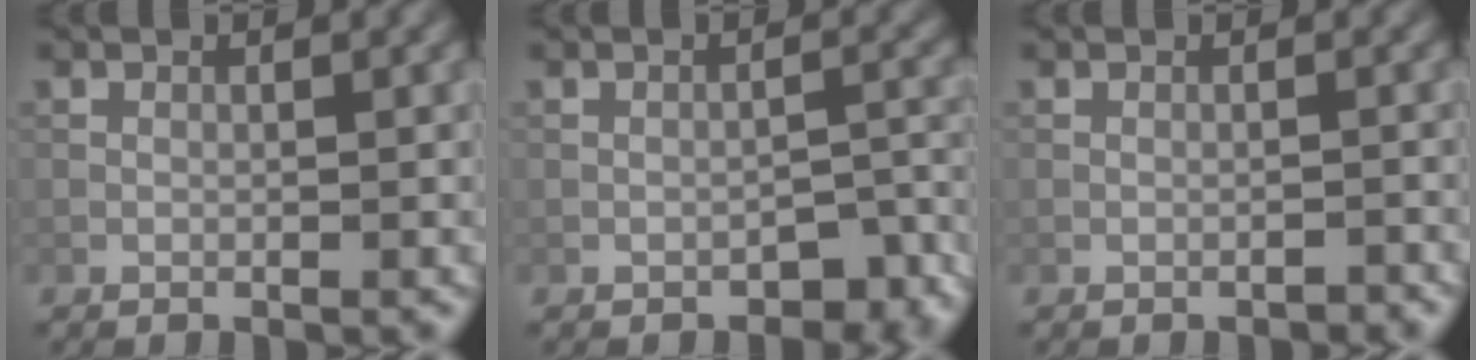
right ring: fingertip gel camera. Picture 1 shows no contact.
{"total": 3.3, "force": [-2.3, 1.6, 1.8], "torque": [-0.017, 0.001, -0.026]}
{"total": 0.7, "force": [-0.6, 0.1, 0.2], "torque": [-0.002, 0.002, -0.011]}